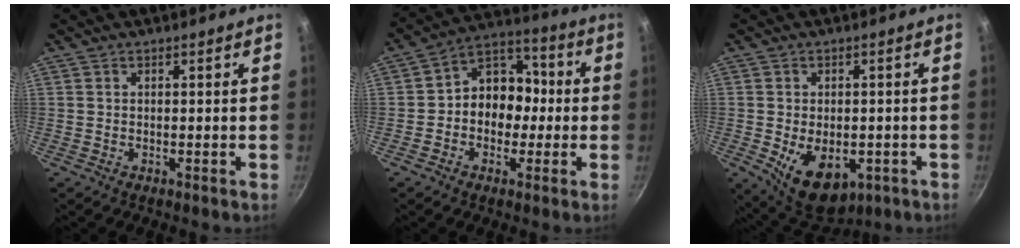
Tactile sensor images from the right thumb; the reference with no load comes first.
{"total": 11.5, "force": [-1.0, 9.3, 6.6], "torque": [-0.040, 0.042, -0.034]}
{"total": 11.4, "force": [-3.2, 7.3, 8.1], "torque": [-0.090, -0.005, -0.026]}